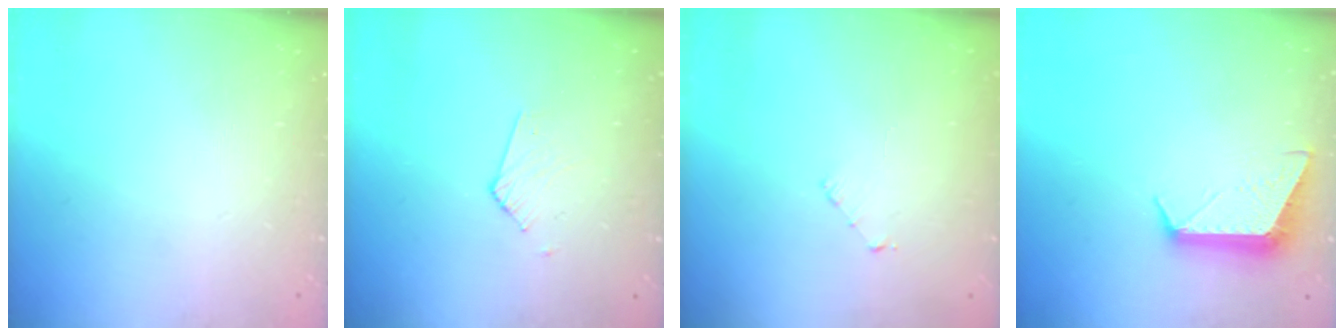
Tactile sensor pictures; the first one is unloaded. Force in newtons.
{"total": 2.9, "press": 2.9, "slide": 0.2}
{"total": 2.9, "press": 2.9, "slide": 0.2}
{"total": 9.9, "press": 9.9, "slide": 0.2}